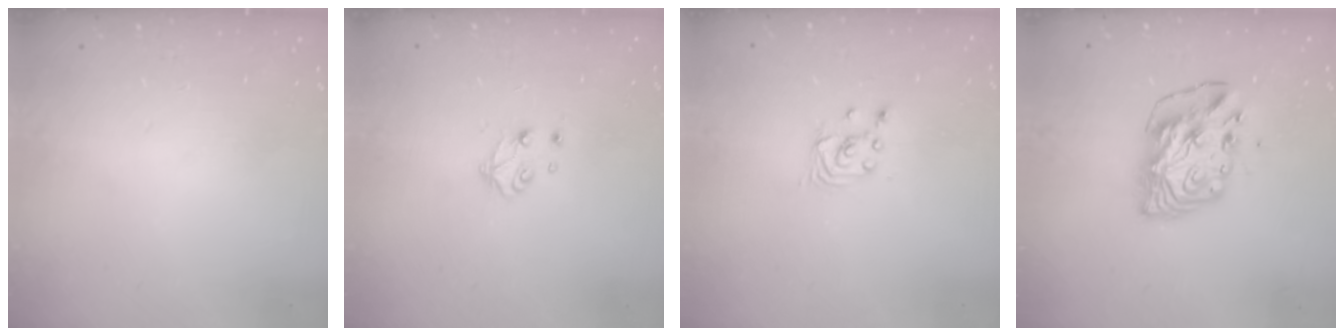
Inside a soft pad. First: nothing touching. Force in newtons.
{"total": 5.3, "press": 5.3, "slide": 0.3}
{"total": 2.2, "press": 2.2, "slide": 0.2}
{"total": 8.5, "press": 8.4, "slide": 1.3}